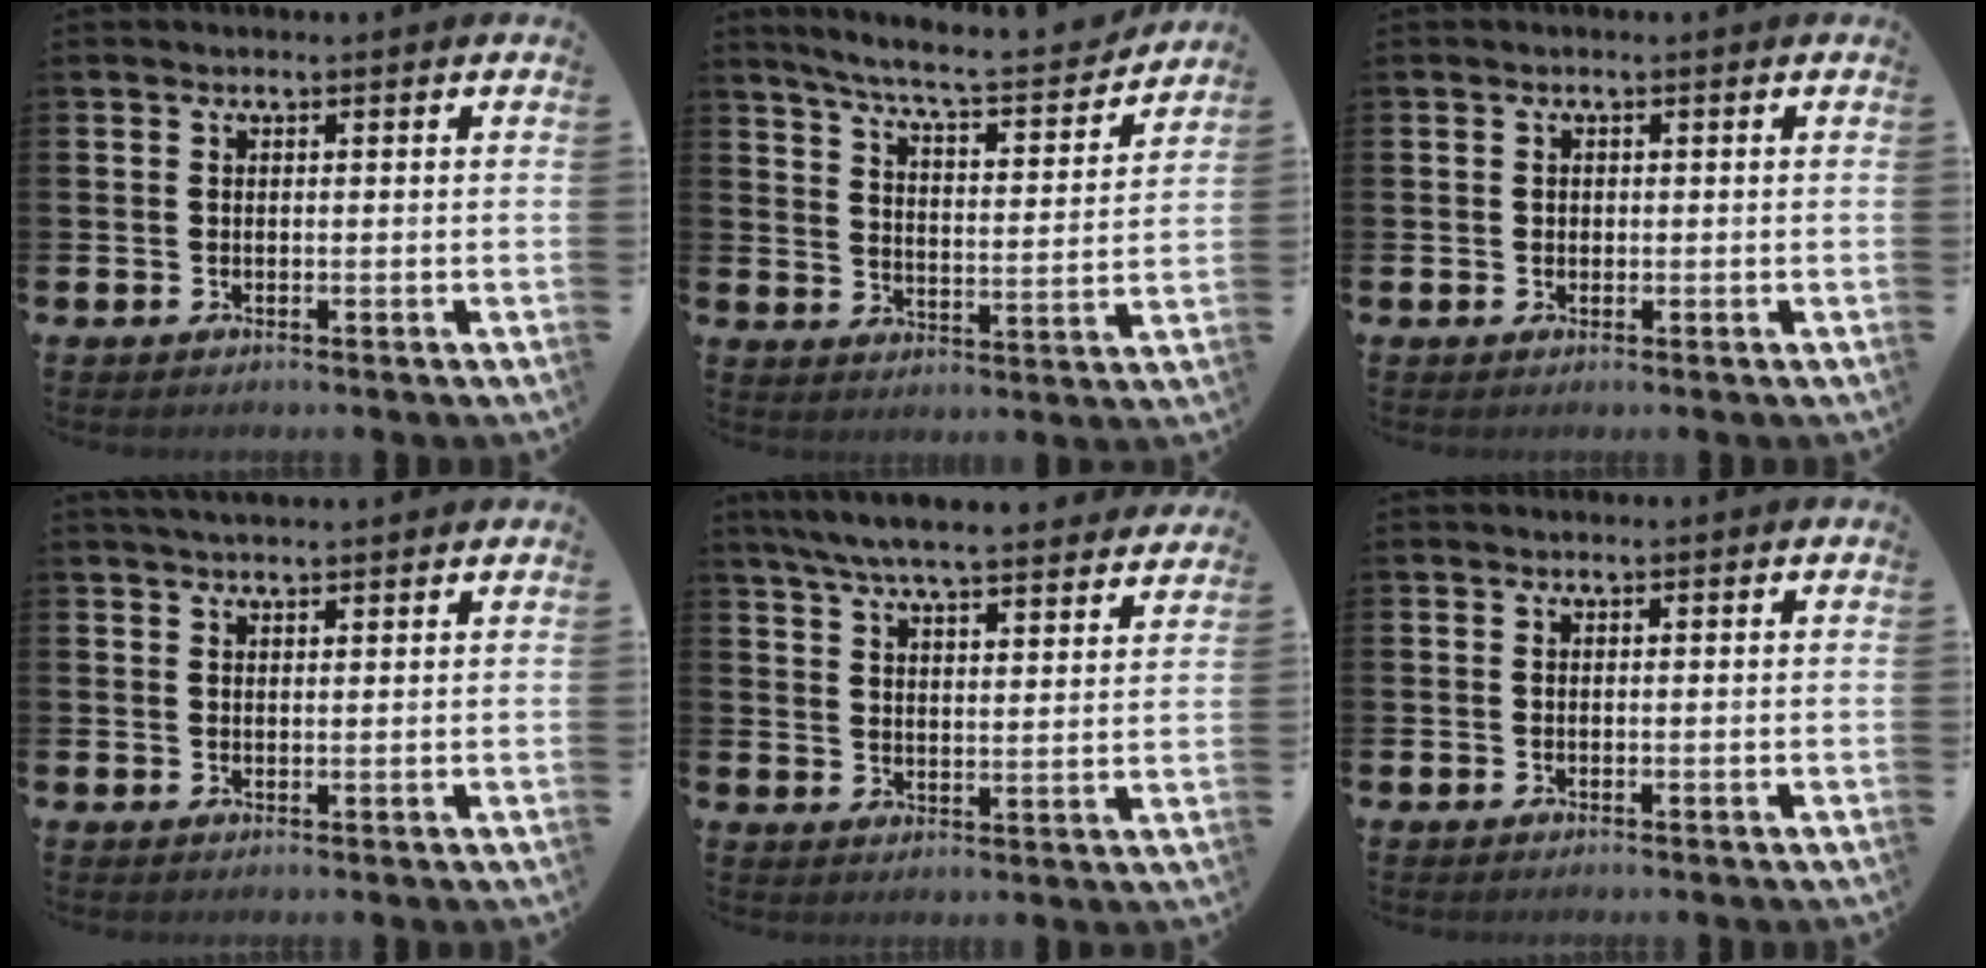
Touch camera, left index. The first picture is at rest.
{"total": 7.0, "force": [6.5, 0.4, 2.6], "torque": [-0.076, -0.050, 0.107]}
{"total": 0.9, "force": [0.2, 0.8, 0.2], "torque": [0.010, 0.002, 0.000]}
{"total": 2.4, "force": [2.3, 0.3, 0.6], "torque": [-0.010, -0.005, 0.040]}
{"total": 7.0, "force": [6.7, 0.5, 2.0], "torque": [-0.056, -0.045, 0.117]}
{"total": 0.0}